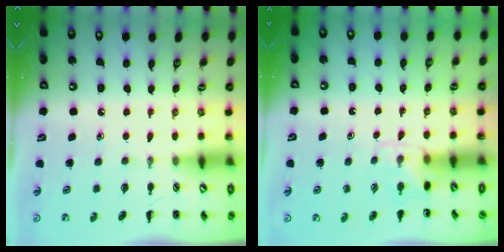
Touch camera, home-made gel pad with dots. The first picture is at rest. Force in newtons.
{"total": 3.6, "press": 3.3, "slide": 1.3}